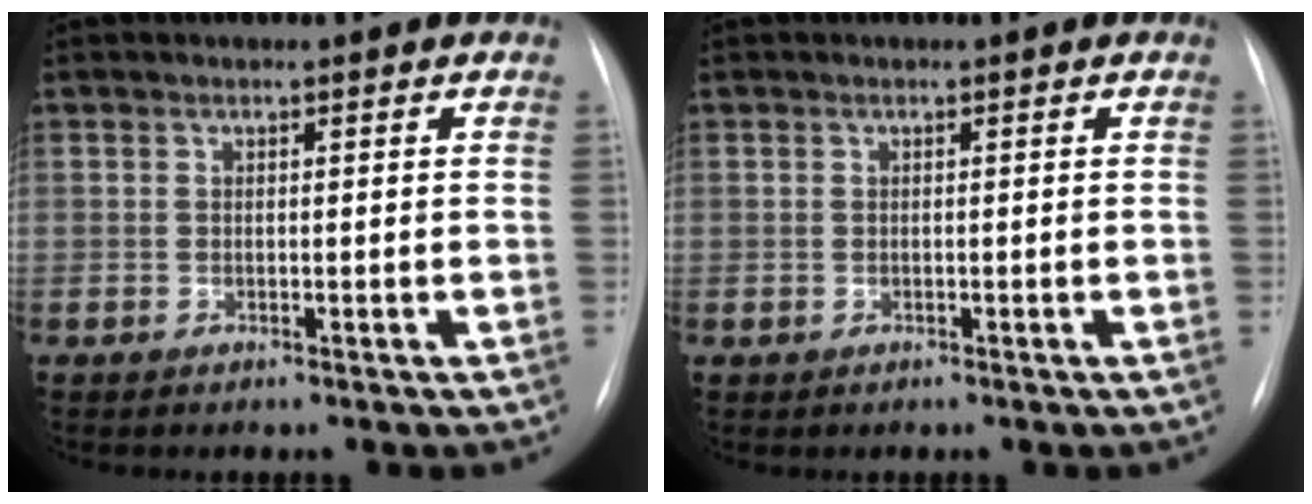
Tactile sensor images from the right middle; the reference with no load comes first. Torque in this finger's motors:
{"motor_torque": [-0.21, 0.03, 0.07, 0.01]}